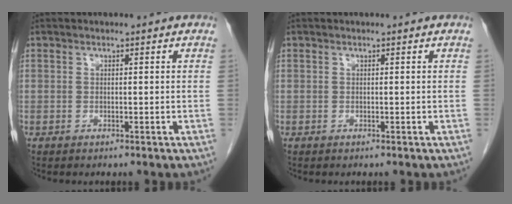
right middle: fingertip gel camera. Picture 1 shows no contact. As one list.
[{"total": 0.0}]